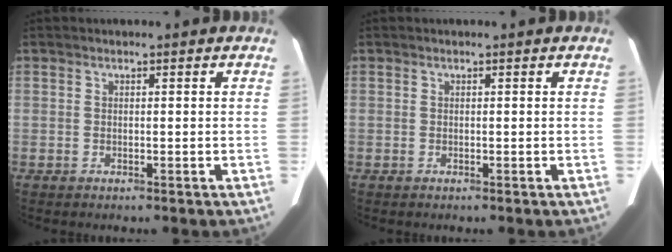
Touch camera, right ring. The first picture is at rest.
{"total": 0.0}